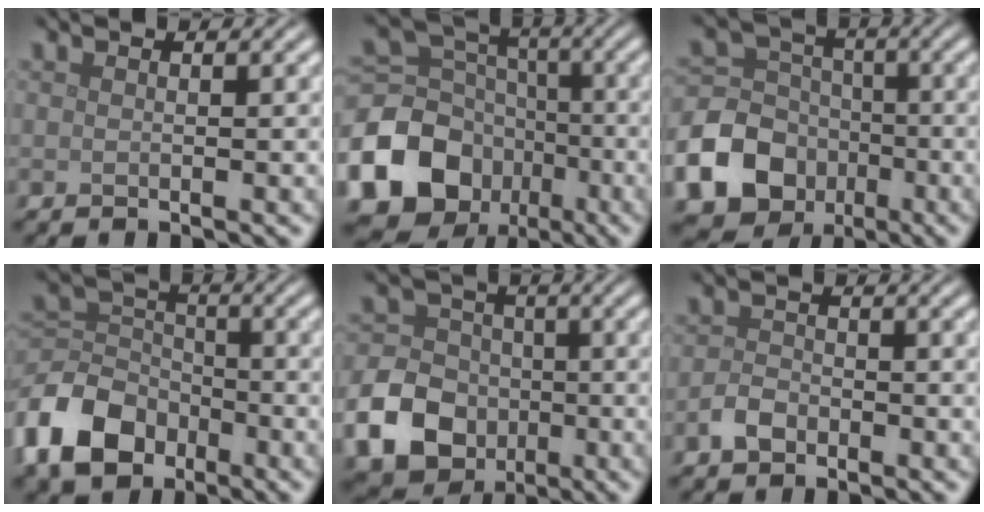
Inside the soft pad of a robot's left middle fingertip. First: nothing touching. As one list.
[{"total": 13.6, "force": [-5.6, 11.2, 5.3], "torque": [-0.144, -0.008, -0.110]}, {"total": 13.8, "force": [-5.6, 11.9, 4.2], "torque": [-0.102, -0.047, -0.118]}, {"total": 7.9, "force": [-4.3, 5.4, 3.8], "torque": [-0.076, 0.000, -0.101]}, {"total": 12.6, "force": [-4.7, 10.8, 4.5], "torque": [-0.097, -0.045, -0.107]}, {"total": 2.0, "force": [-1.2, 1.3, 0.9], "torque": [-0.014, 0.004, -0.027]}]